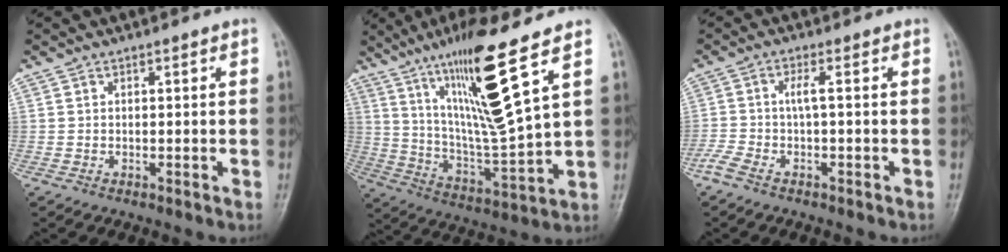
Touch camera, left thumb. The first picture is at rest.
{"total": 18.4, "force": [9.8, 1.1, 15.5], "torque": [-0.274, -0.063, 0.183]}
{"total": 4.3, "force": [-1.7, 0.3, 3.9], "torque": [-0.109, 0.014, -0.032]}